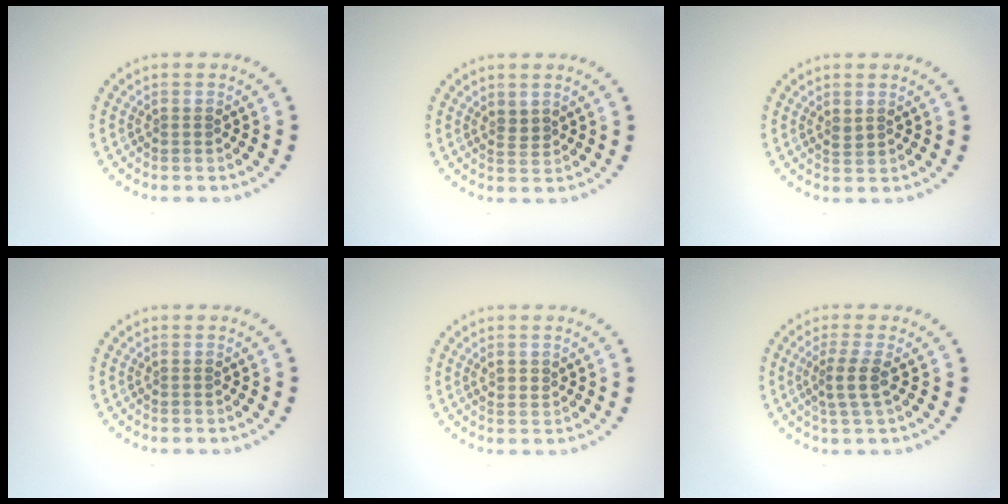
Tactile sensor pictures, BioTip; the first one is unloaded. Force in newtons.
{"total": 1.2, "press": 1.0, "slide": 0.7}
{"total": 0.9, "press": 0.8, "slide": 0.3}
{"total": 0.0}
{"total": 1.1, "press": 1.0, "slide": 0.5}
{"total": 2.2, "press": 1.8, "slide": 1.4}